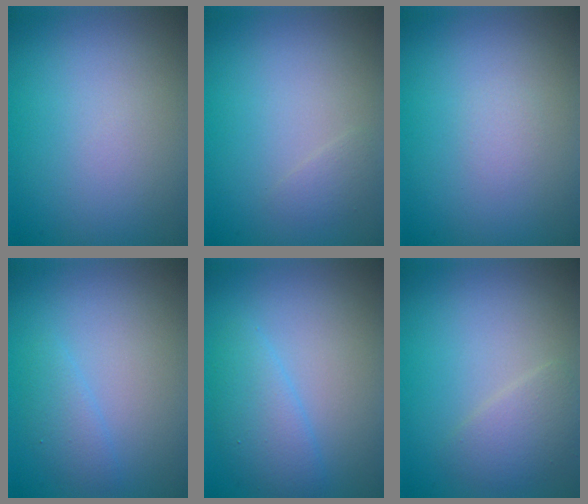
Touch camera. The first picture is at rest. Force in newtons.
{"total": 0.9, "press": 0.9, "slide": 0.0}
{"total": 0.6, "press": 0.6, "slide": 0.0}
{"total": 1.5, "press": 1.5, "slide": 0.1}
{"total": 2.8, "press": 2.8, "slide": 0.2}
{"total": 2.2, "press": 2.2, "slide": 0.1}